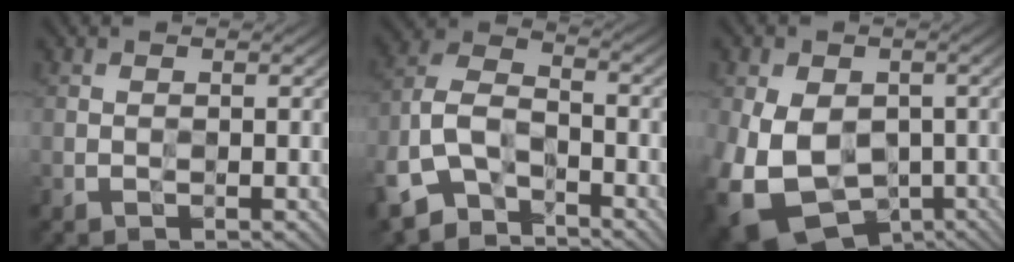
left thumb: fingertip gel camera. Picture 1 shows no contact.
{"total": 9.4, "force": [-6.2, 4.8, 5.1], "torque": [-0.112, -0.004, -0.144]}
{"total": 13.3, "force": [-3.1, 9.7, 8.6], "torque": [-0.179, -0.035, -0.040]}